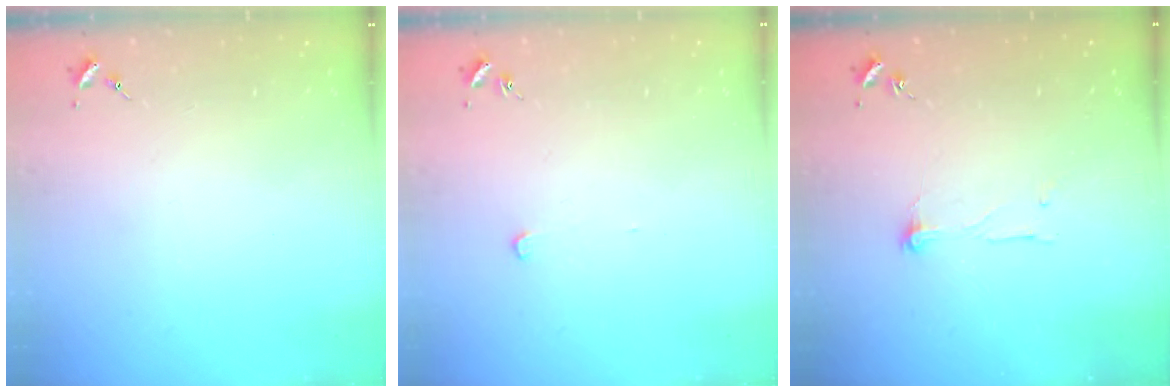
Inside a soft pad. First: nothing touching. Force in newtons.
{"total": 2.8, "press": 2.8, "slide": 0.1}
{"total": 3.8, "press": 3.8, "slide": 0.3}